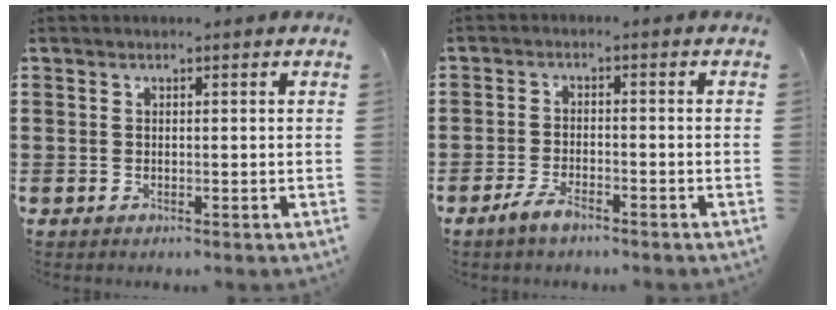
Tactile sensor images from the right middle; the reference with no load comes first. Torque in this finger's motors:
{"motor_torque": [2.14, 0.00, 0.09, 0.07]}